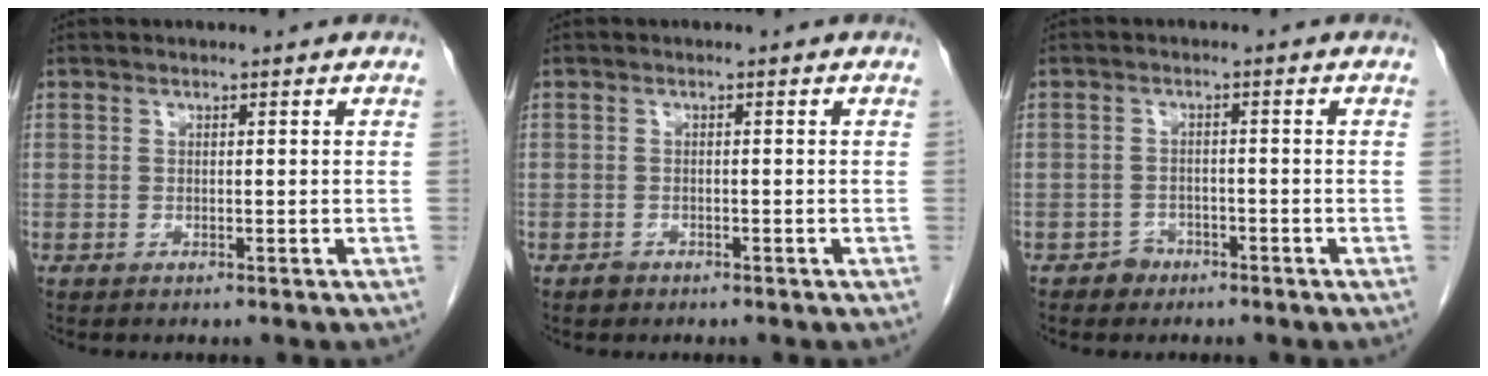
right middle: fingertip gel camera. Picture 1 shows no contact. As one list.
[{"total": 1.0, "force": [-0.8, 0.7, 0.1], "torque": [-0.002, 0.002, -0.013]}, {"total": 2.2, "force": [-1.6, 1.6, 0.1], "torque": [-0.002, 0.009, -0.027]}]